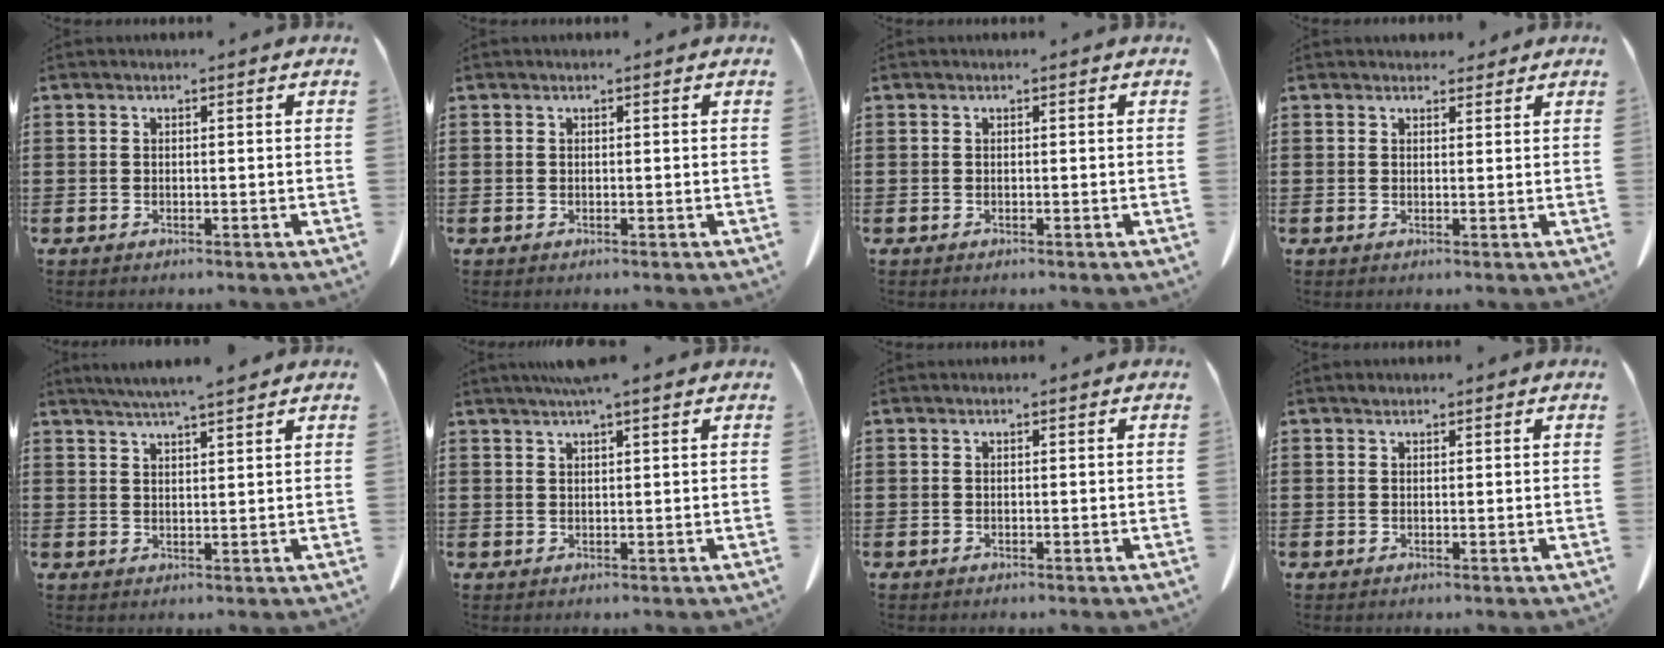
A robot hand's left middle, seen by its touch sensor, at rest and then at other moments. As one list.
[{"total": 0.0}, {"total": 0.0}, {"total": 2.0, "force": [1.8, 0.9, 0.3], "torque": [-0.002, 0.000, 0.033]}, {"total": 3.6, "force": [3.2, -0.2, 1.5], "torque": [-0.038, -0.005, 0.057]}, {"total": 2.8, "force": [2.1, 0.2, 1.8], "torque": [-0.040, 0.003, 0.038]}, {"total": 0.0}, {"total": 0.5, "force": [0.4, 0.4, 0.1], "torque": [-0.002, 0.003, 0.007]}]